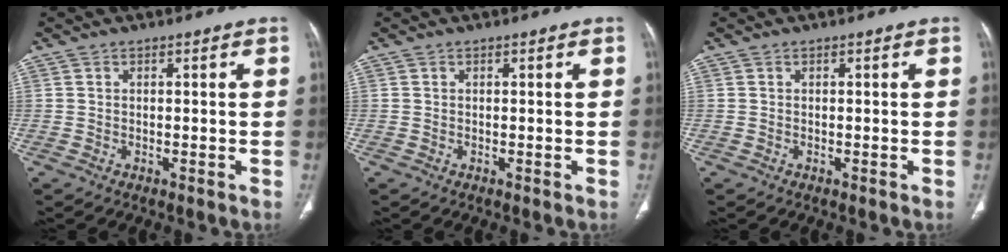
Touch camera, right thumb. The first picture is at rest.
{"total": 0.0}
{"total": 0.0}